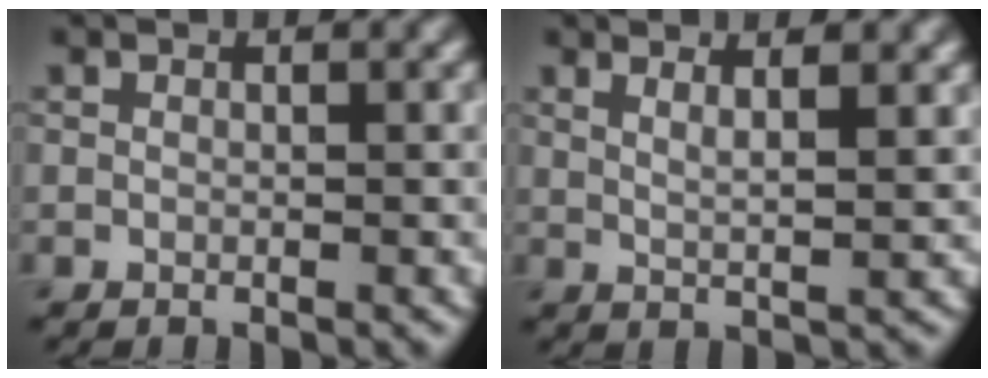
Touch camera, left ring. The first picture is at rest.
{"total": 3.8, "force": [2.2, 1.2, 2.8], "torque": [-0.020, 0.009, 0.012]}